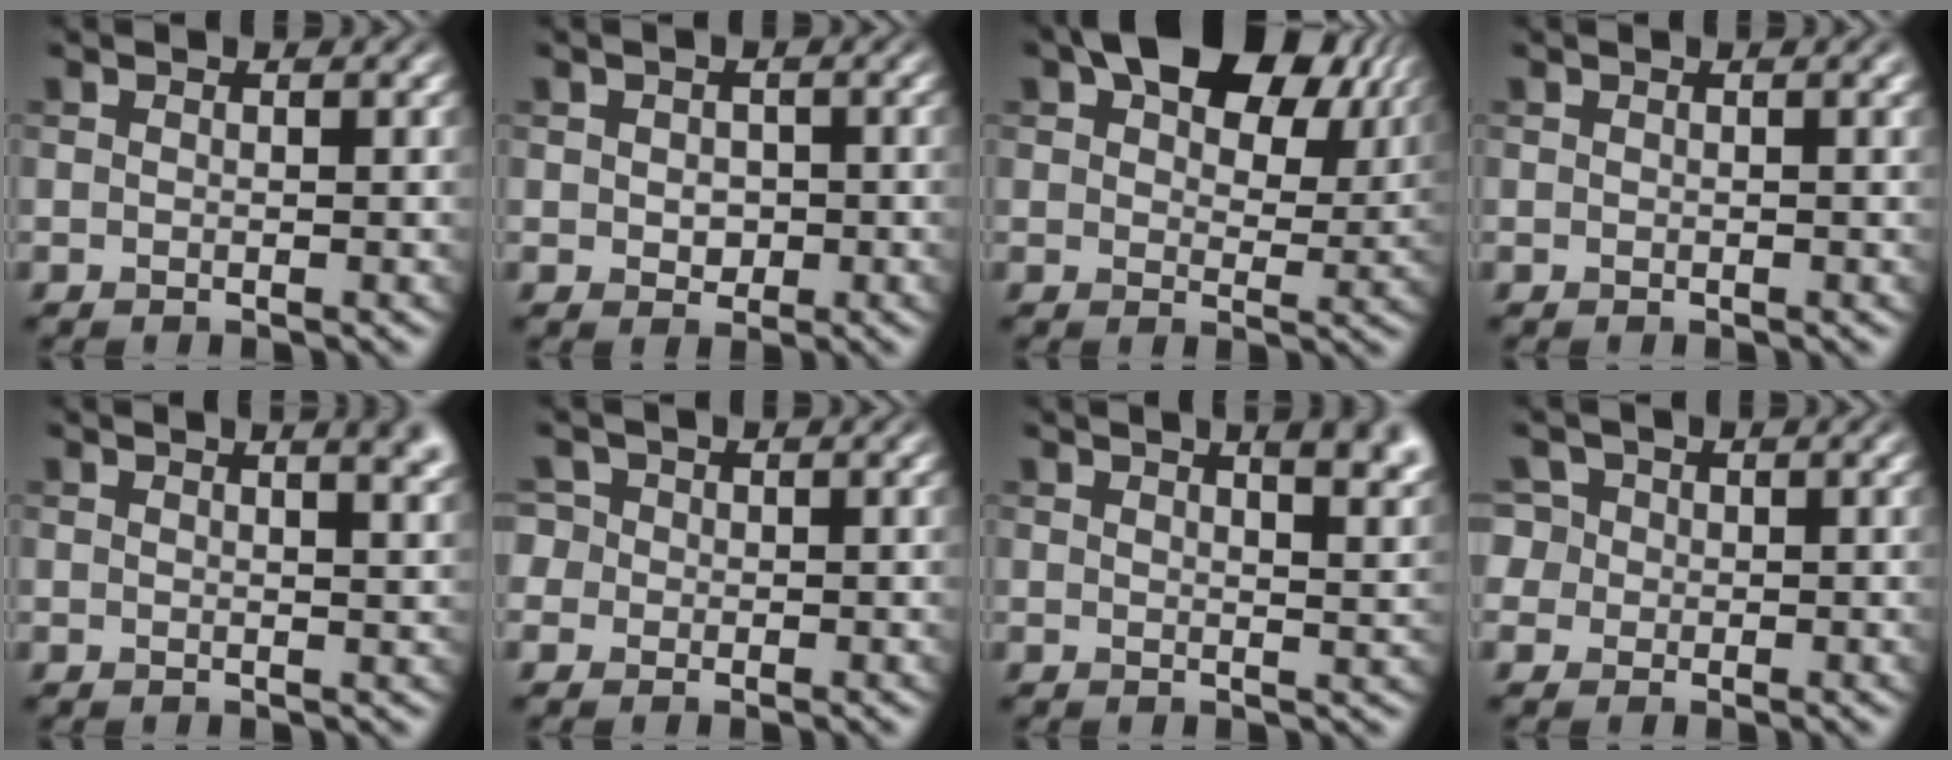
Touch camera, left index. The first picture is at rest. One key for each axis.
{"total": 1.2, "fx": -0.3, "fy": 1.0, "fz": 0.6, "tx": -0.015, "ty": -0.001, "tz": -0.005}
{"total": 11.2, "fx": 5.8, "fy": 6.1, "fz": 7.4, "tx": -0.107, "ty": 0.012, "tz": 0.094}
{"total": 1.0, "fx": 0.6, "fy": 0.0, "fz": 0.8, "tx": -0.009, "ty": 0.002, "tz": 0.009}
{"total": 5.1, "fx": 3.0, "fy": 2.1, "fz": 3.6, "tx": -0.007, "ty": 0.028, "tz": 0.016}
{"total": 2.5, "fx": 0.5, "fy": 2.4, "fz": 0.8, "tx": -0.009, "ty": 0.019, "tz": -0.007}
{"total": 7.0, "fx": 4.0, "fy": 2.8, "fz": 5.0, "tx": -0.026, "ty": 0.033, "tz": 0.033}
{"total": 3.4, "fx": 0.9, "fy": 3.0, "fz": 1.2, "tx": -0.028, "ty": 0.021, "tz": 0.002}